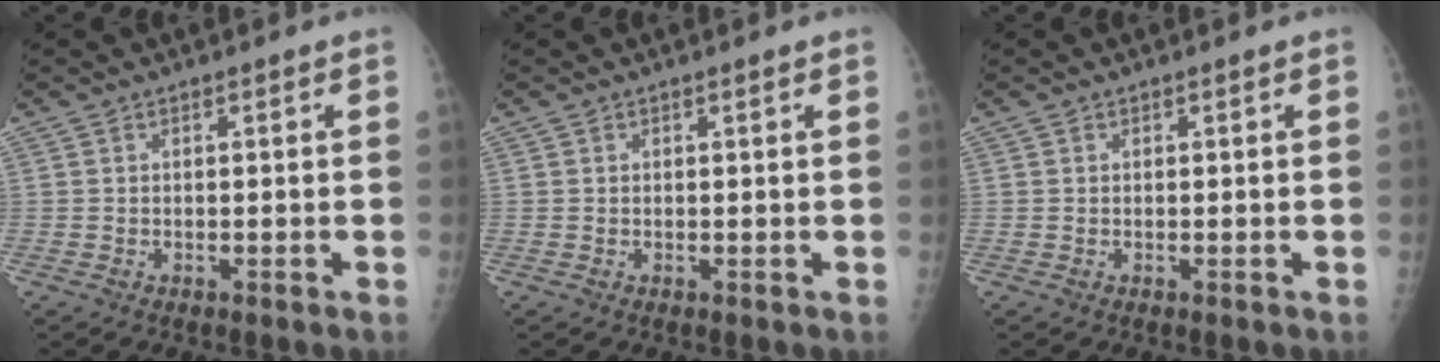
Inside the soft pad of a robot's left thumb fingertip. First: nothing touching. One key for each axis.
{"total": 0.0}
{"total": 0.0}